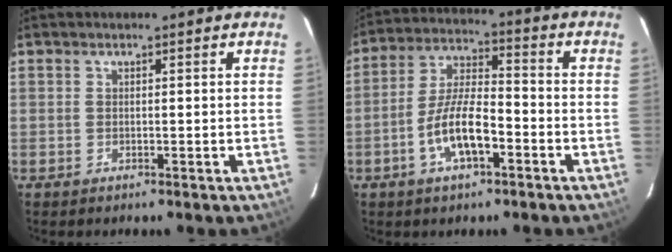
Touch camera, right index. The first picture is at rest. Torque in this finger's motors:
{"motor_torque": [0.24, -0.12, 0.37, 0.11]}